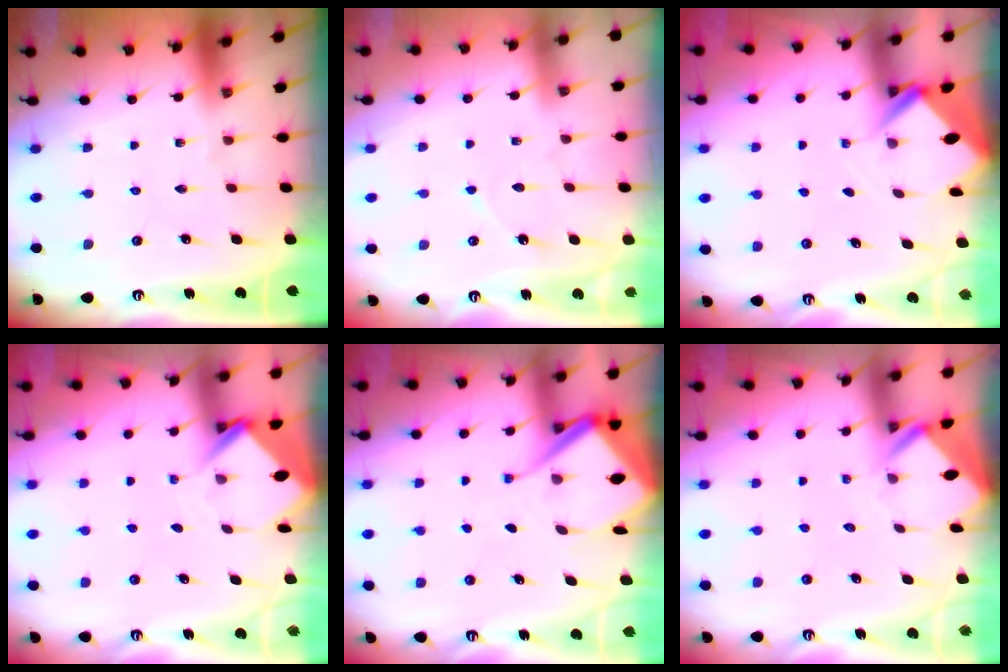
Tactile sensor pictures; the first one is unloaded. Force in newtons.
{"total": 4.0, "press": 3.9, "slide": 0.4}
{"total": 2.5, "press": 2.5, "slide": 0.1}
{"total": 3.7, "press": 3.7, "slide": 0.3}
{"total": 8.5, "press": 8.5, "slide": 0.8}
{"total": 3.0, "press": 3.0, "slide": 0.3}